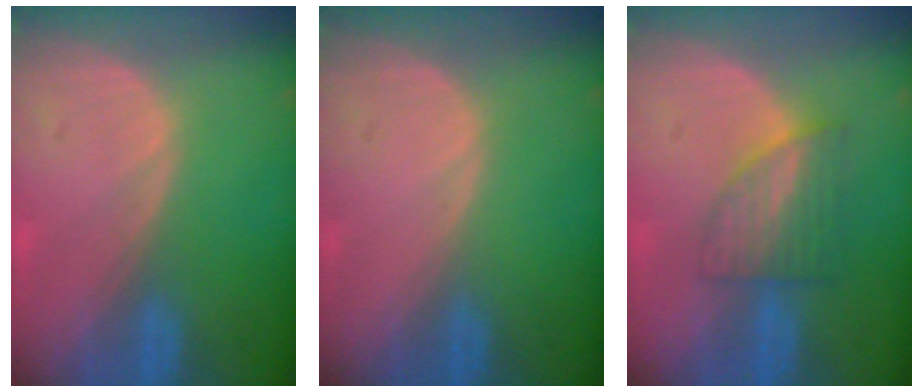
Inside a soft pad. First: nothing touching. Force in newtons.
{"total": 0.0}
{"total": 6.2, "press": 5.6, "slide": 2.7}